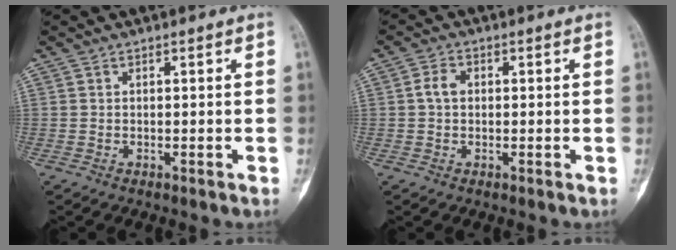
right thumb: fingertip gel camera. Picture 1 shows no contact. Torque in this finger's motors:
{"motor_torque": [0.59, 0.28, 0.10, -0.18, -0.03]}